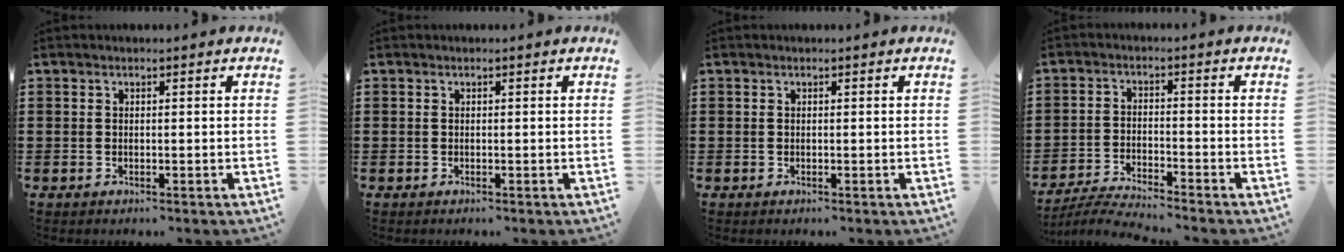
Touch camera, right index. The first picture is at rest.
{"total": 0.0}
{"total": 0.0}
{"total": 4.2, "force": [-4.1, -0.3, 0.9], "torque": [-0.023, -0.006, -0.084]}